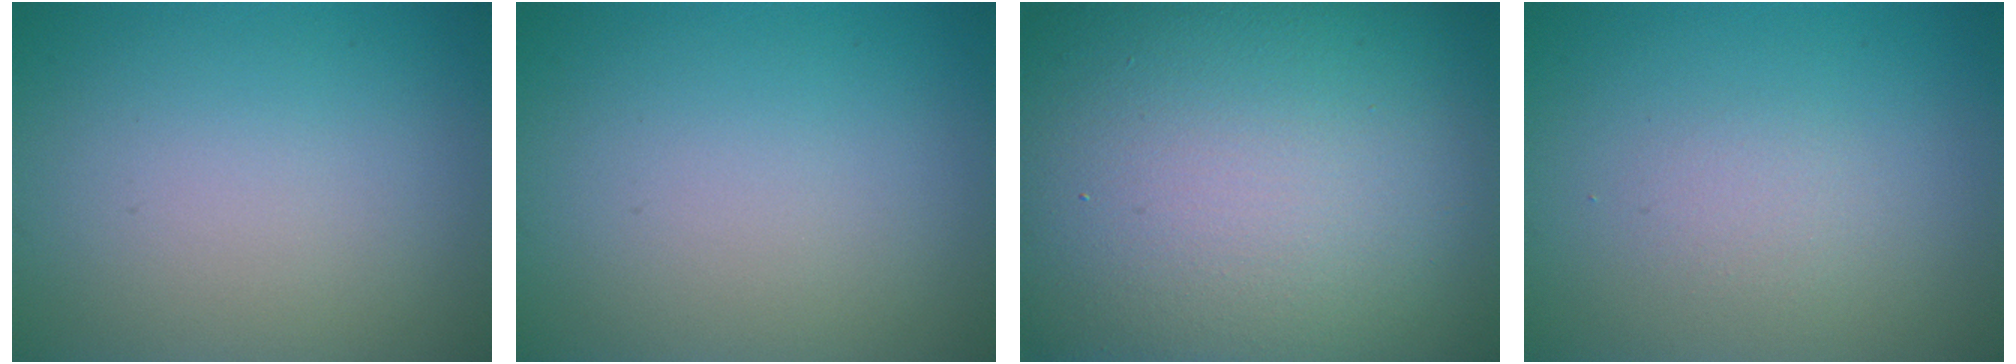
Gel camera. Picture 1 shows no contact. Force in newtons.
{"total": 0.0}
{"total": 25.5, "press": 25.5, "slide": 1.0}
{"total": 1.1, "press": 1.1, "slide": 0.1}